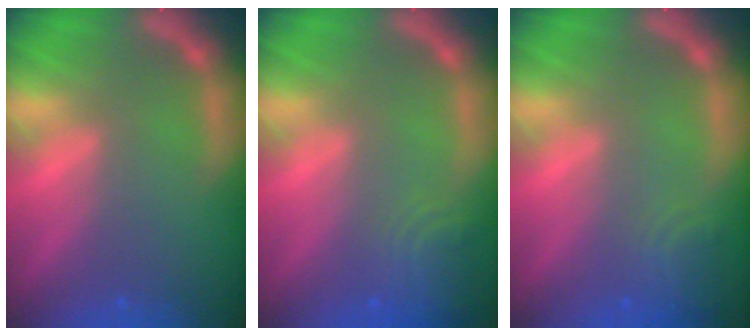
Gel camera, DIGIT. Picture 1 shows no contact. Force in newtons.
{"total": 4.0}
{"total": 2.9}